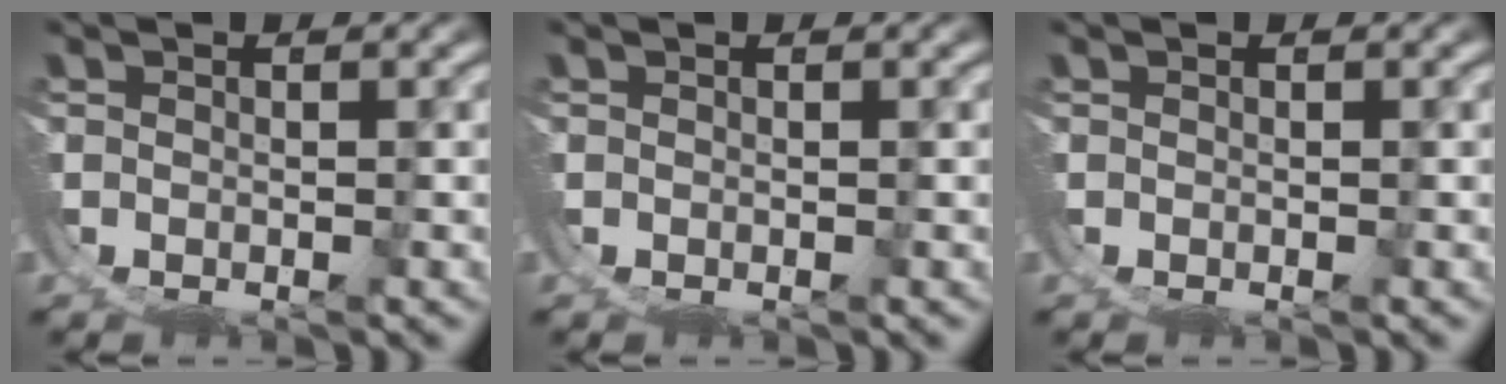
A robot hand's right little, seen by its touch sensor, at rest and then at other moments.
{"total": 0.0}
{"total": 0.0}